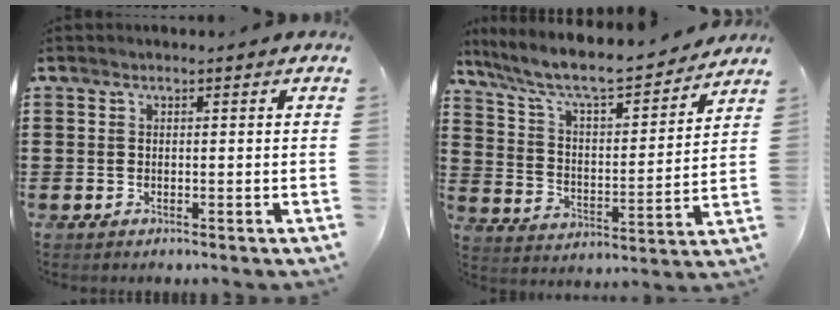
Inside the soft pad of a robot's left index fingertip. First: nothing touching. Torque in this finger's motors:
{"motor_torque": [1.20, -0.94, 0.77, 0.21]}